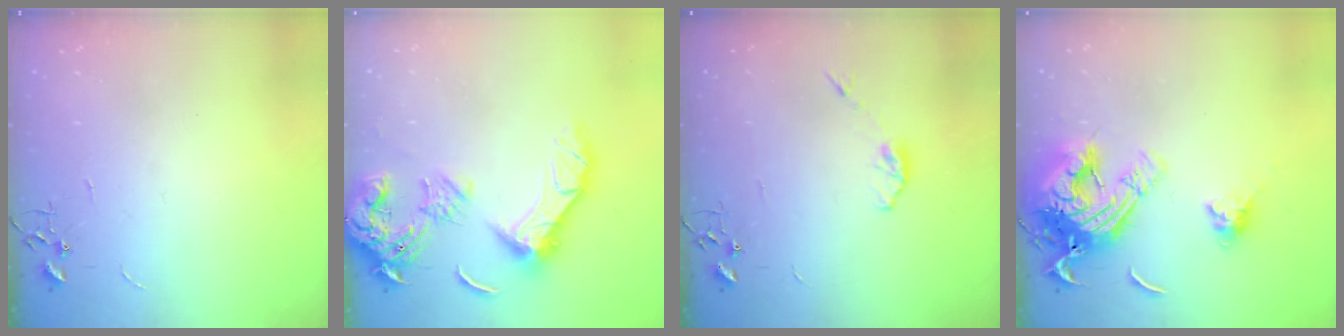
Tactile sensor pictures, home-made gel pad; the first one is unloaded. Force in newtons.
{"total": 17.4, "press": 17.3, "slide": 2.0}
{"total": 3.9, "press": 3.9, "slide": 0.7}
{"total": 20.1, "press": 20.0, "slide": 2.2}